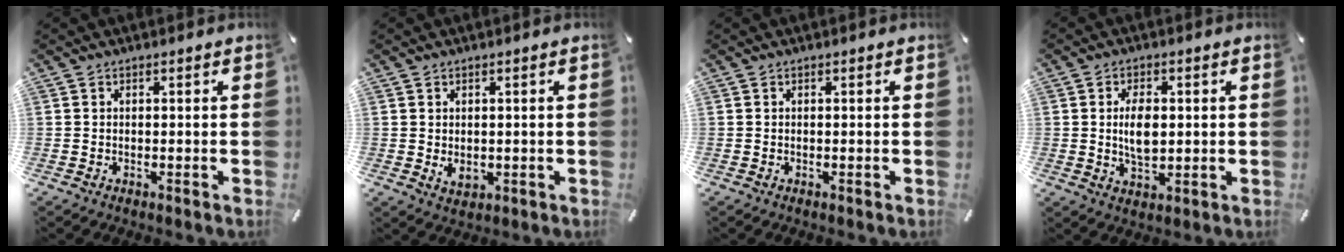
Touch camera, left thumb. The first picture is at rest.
{"total": 2.6, "force": [0.1, 2.1, 1.6], "torque": [-0.029, -0.004, 0.001]}
{"total": 0.0}
{"total": 6.6, "force": [0.6, 3.8, 5.4], "torque": [-0.106, -0.002, 0.004]}